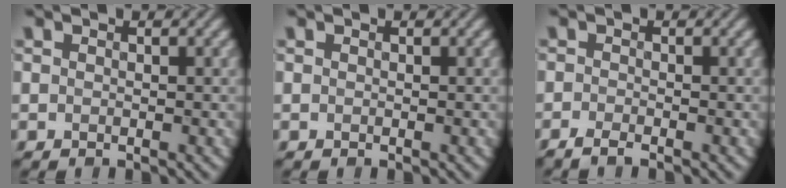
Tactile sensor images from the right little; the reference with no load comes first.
{"total": 0.0}
{"total": 1.4, "force": [-1.1, 0.3, 0.8], "torque": [-0.004, -0.009, -0.026]}